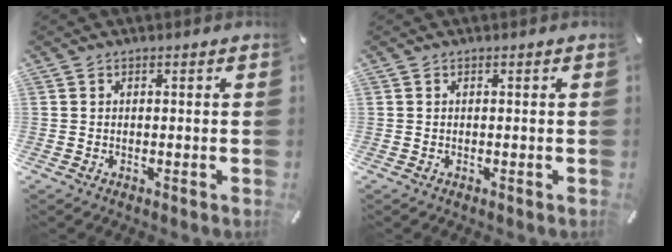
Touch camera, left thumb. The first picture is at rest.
{"total": 0.0}